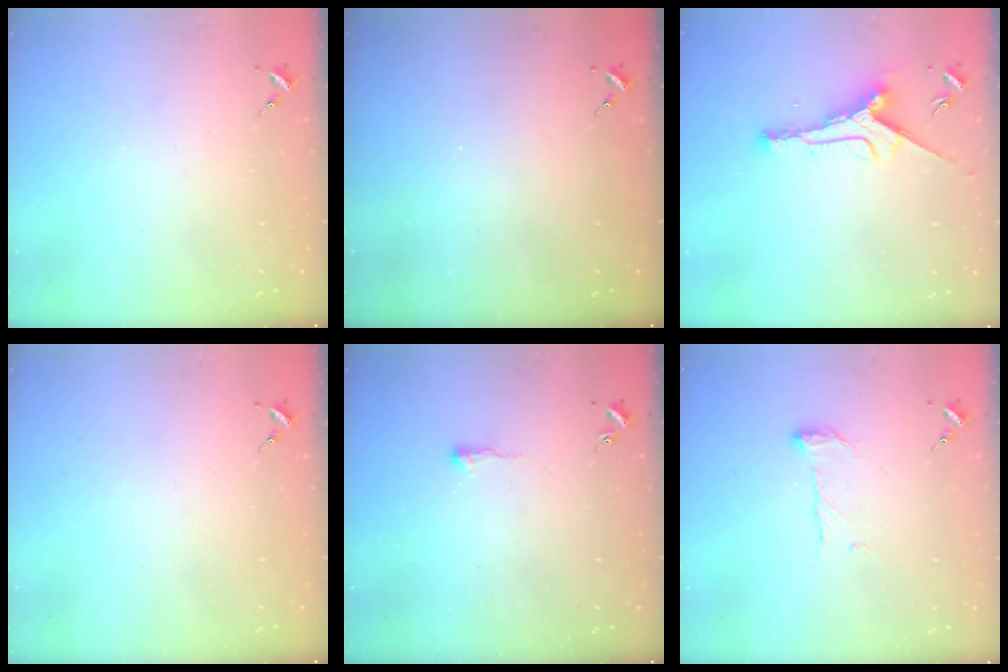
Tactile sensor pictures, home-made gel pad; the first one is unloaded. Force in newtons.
{"total": 0.0}
{"total": 9.1, "press": 9.1, "slide": 0.2}
{"total": 0.0}
{"total": 4.7, "press": 4.7, "slide": 0.6}
{"total": 7.6, "press": 7.5, "slide": 0.4}